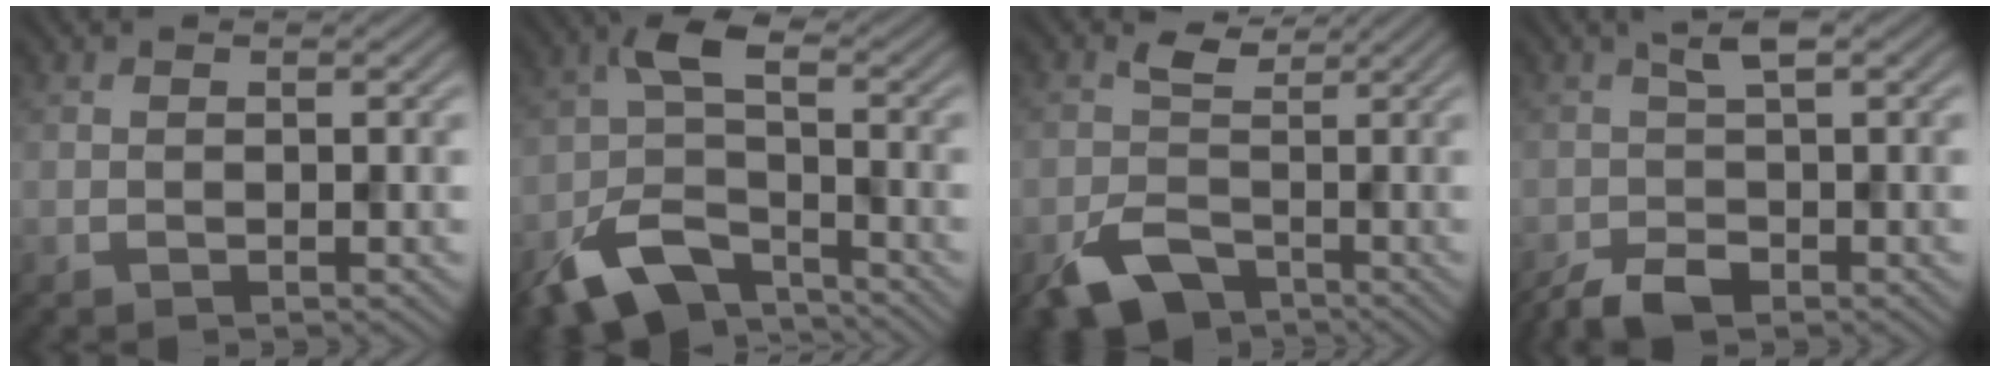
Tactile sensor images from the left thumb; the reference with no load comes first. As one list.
[{"total": 9.6, "force": [-5.9, 4.5, 6.1], "torque": [-0.119, -0.009, -0.122]}, {"total": 6.5, "force": [-2.1, 4.7, 4.0], "torque": [-0.084, -0.010, -0.044]}, {"total": 3.9, "force": [-1.6, 1.3, 3.3], "torque": [-0.073, 0.000, -0.034]}]